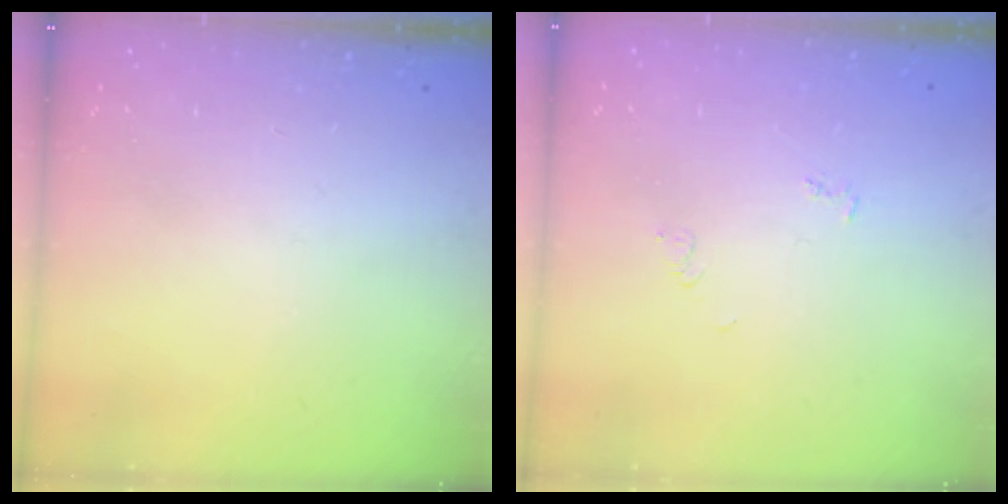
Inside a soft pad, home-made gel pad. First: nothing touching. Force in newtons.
{"total": 3.1, "press": 3.1, "slide": 0.5}